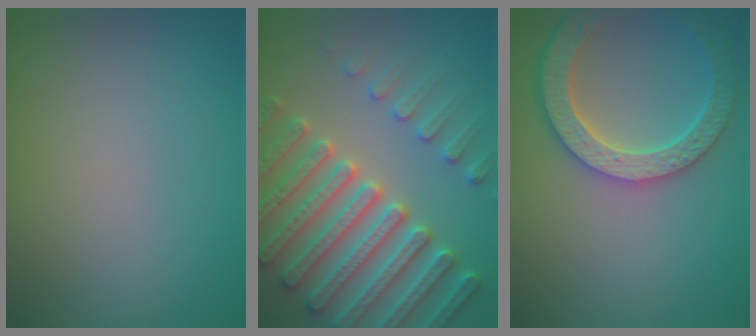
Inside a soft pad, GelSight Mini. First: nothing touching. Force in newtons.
{"total": 7.4, "press": 7.2, "slide": 2.0}
{"total": 5.9, "press": 4.7, "slide": 3.5}